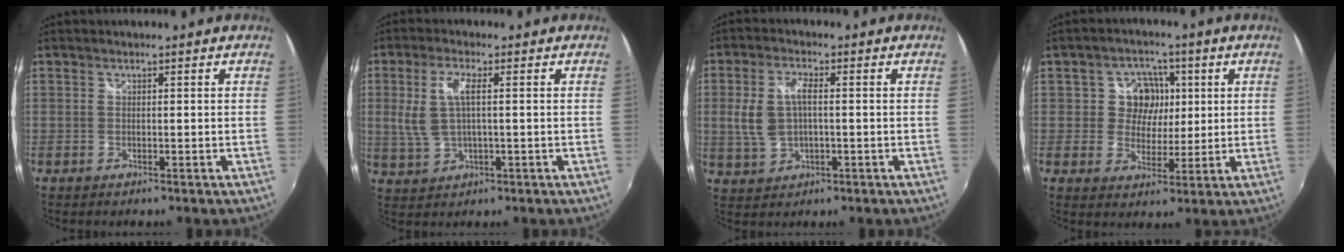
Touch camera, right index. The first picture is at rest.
{"total": 6.6, "force": [0.4, 2.3, 6.2], "torque": [-0.128, 0.000, 0.017]}
{"total": 7.1, "force": [0.0, 3.7, 6.1], "torque": [-0.131, 0.005, 0.005]}
{"total": 7.1, "force": [1.3, 6.5, 2.6], "torque": [-0.046, 0.008, 0.020]}